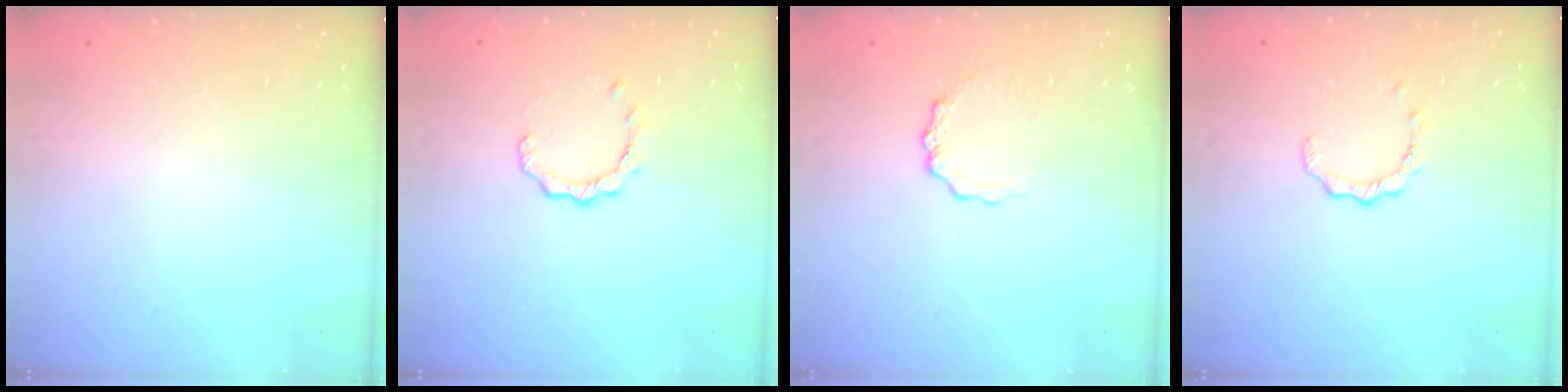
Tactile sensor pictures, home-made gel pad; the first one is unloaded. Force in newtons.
{"total": 2.6, "press": 2.6, "slide": 0.2}
{"total": 3.7, "press": 3.6, "slide": 0.5}
{"total": 2.9, "press": 2.8, "slide": 0.4}